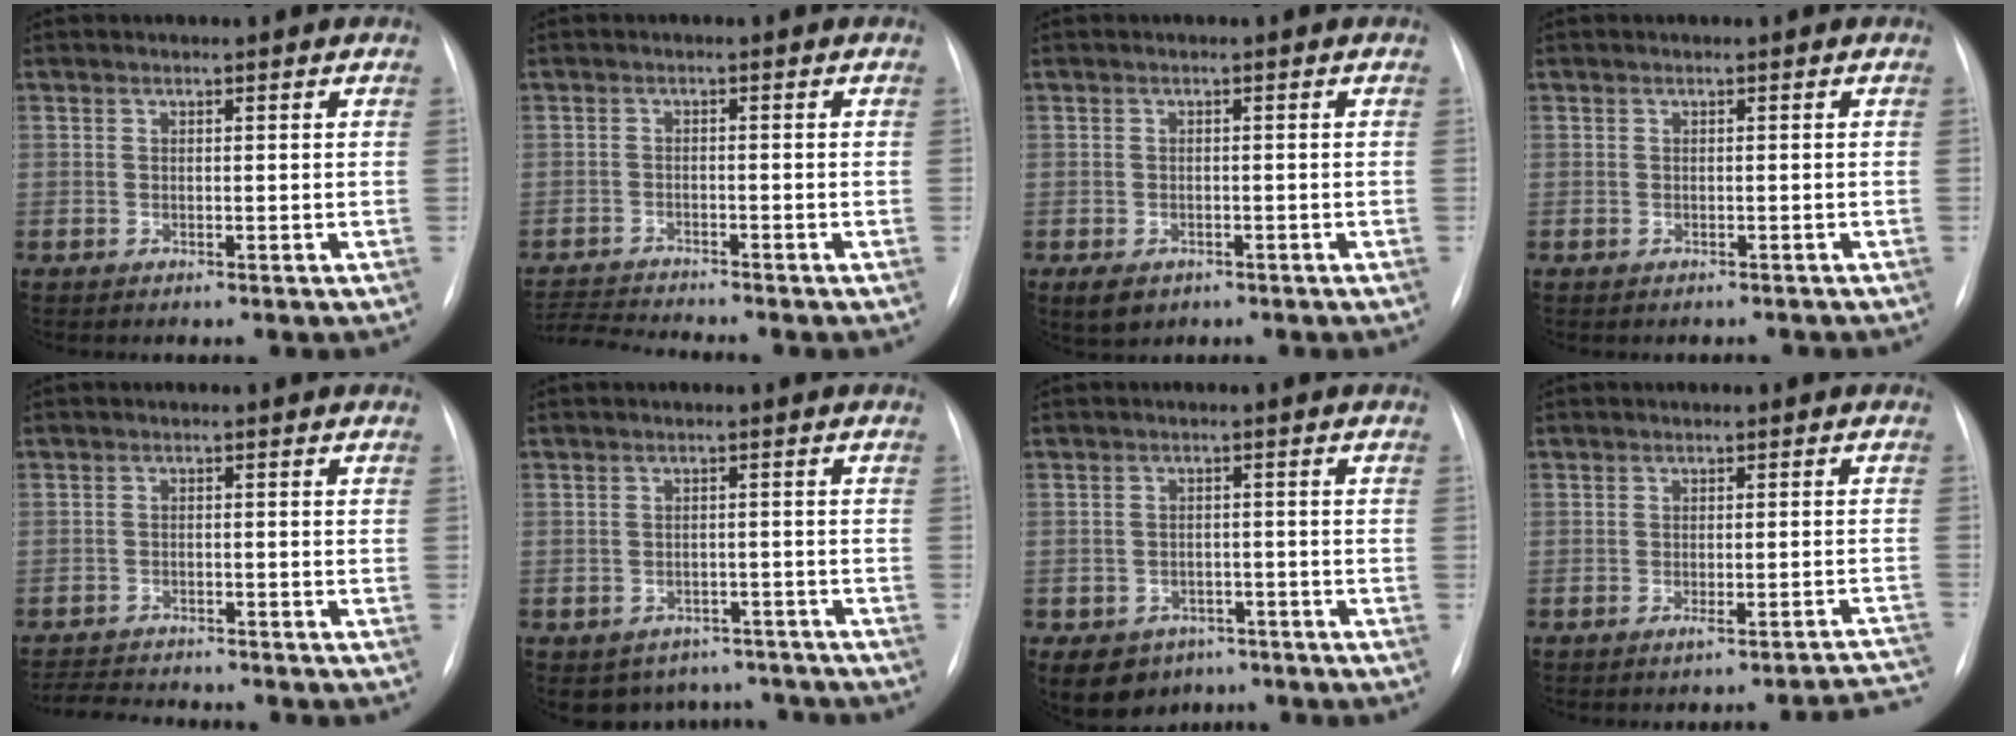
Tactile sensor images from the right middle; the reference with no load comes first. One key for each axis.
{"total": 5.2, "fx": -5.0, "fy": -1.4, "fz": 0.4, "tx": -0.012, "ty": -0.014, "tz": -0.090}
{"total": 3.4, "fx": -2.0, "fy": 2.3, "fz": 1.6, "tx": -0.028, "ty": -0.003, "tz": -0.023}
{"total": 1.0, "fx": -0.9, "fy": 0.4, "fz": 0.1, "tx": -0.004, "ty": -0.001, "tz": -0.012}
{"total": 8.9, "fx": -8.3, "fy": 1.4, "fz": 2.8, "tx": -0.045, "ty": -0.003, "tz": -0.122}
{"total": 7.7, "fx": -6.5, "fy": 4.1, "fz": 0.4, "tx": 0.010, "ty": 0.023, "tz": -0.074}
{"total": 7.8, "fx": -5.0, "fy": 5.8, "fz": 1.7, "tx": -0.032, "ty": 0.011, "tz": -0.065}
{"total": 7.1, "fx": -6.9, "fy": 0.1, "fz": 2.0, "tx": 0.002, "ty": 0.021, "tz": -0.079}